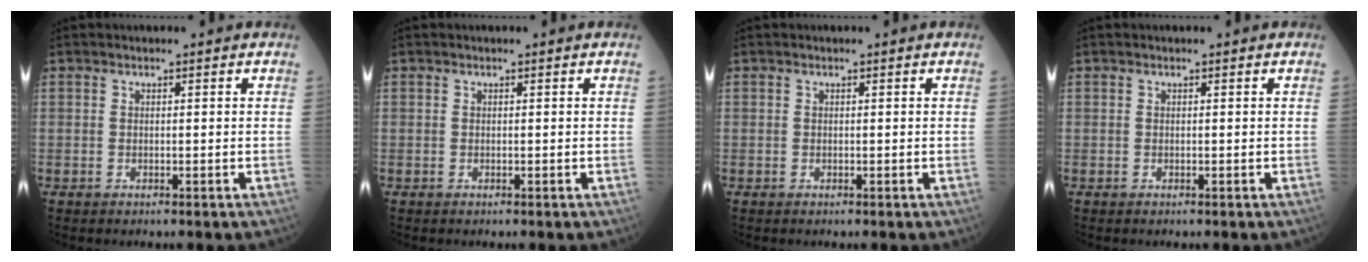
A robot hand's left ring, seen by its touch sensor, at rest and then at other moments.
{"total": 0.0}
{"total": 0.0}
{"total": 0.0}